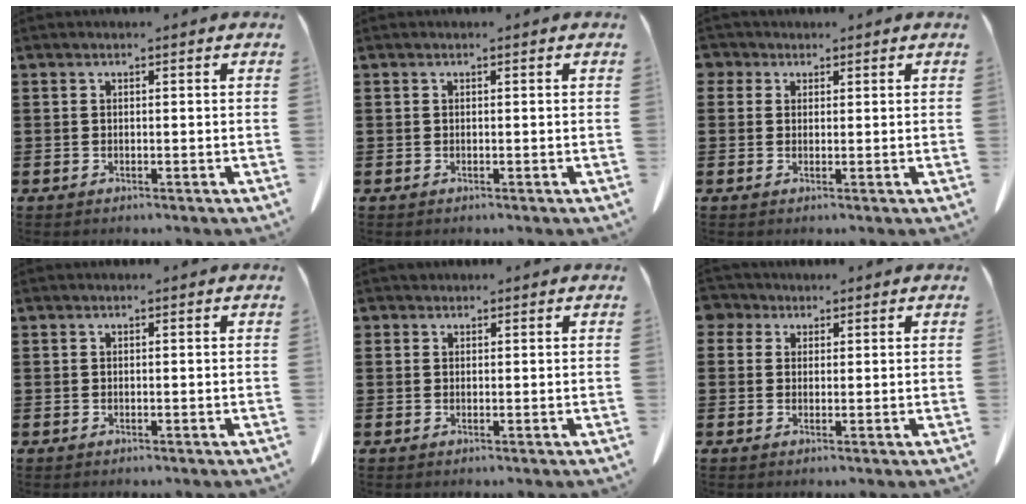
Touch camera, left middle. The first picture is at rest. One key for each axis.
{"total": 0.0}
{"total": 2.1, "fx": 1.3, "fy": 1.6, "fz": 0.5, "tx": -0.018, "ty": 0.007, "tz": 0.025}
{"total": 0.0}
{"total": 1.0, "fx": 0.8, "fy": 0.6, "fz": 0.0, "tx": -0.003, "ty": 0.002, "tz": 0.016}
{"total": 2.3, "fx": 1.5, "fy": 1.8, "fz": 0.5, "tx": -0.012, "ty": 0.005, "tz": 0.025}